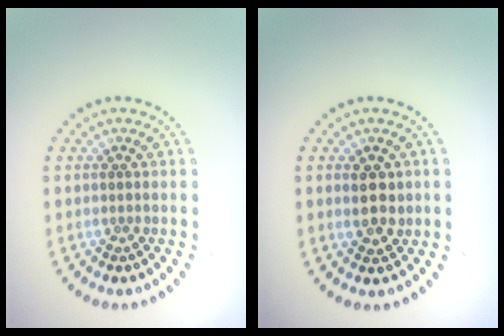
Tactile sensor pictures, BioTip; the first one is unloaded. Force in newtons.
{"total": 2.6, "press": 2.5, "slide": 0.6}